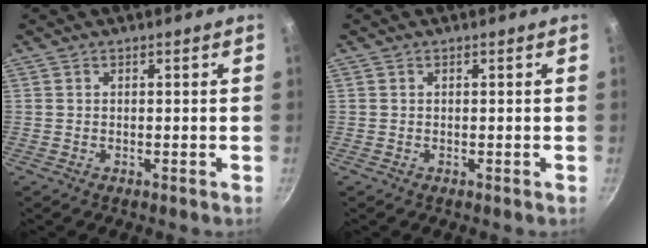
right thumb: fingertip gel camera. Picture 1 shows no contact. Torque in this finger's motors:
{"motor_torque": [0.31, -0.01, 0.15, -0.31, 0.08]}